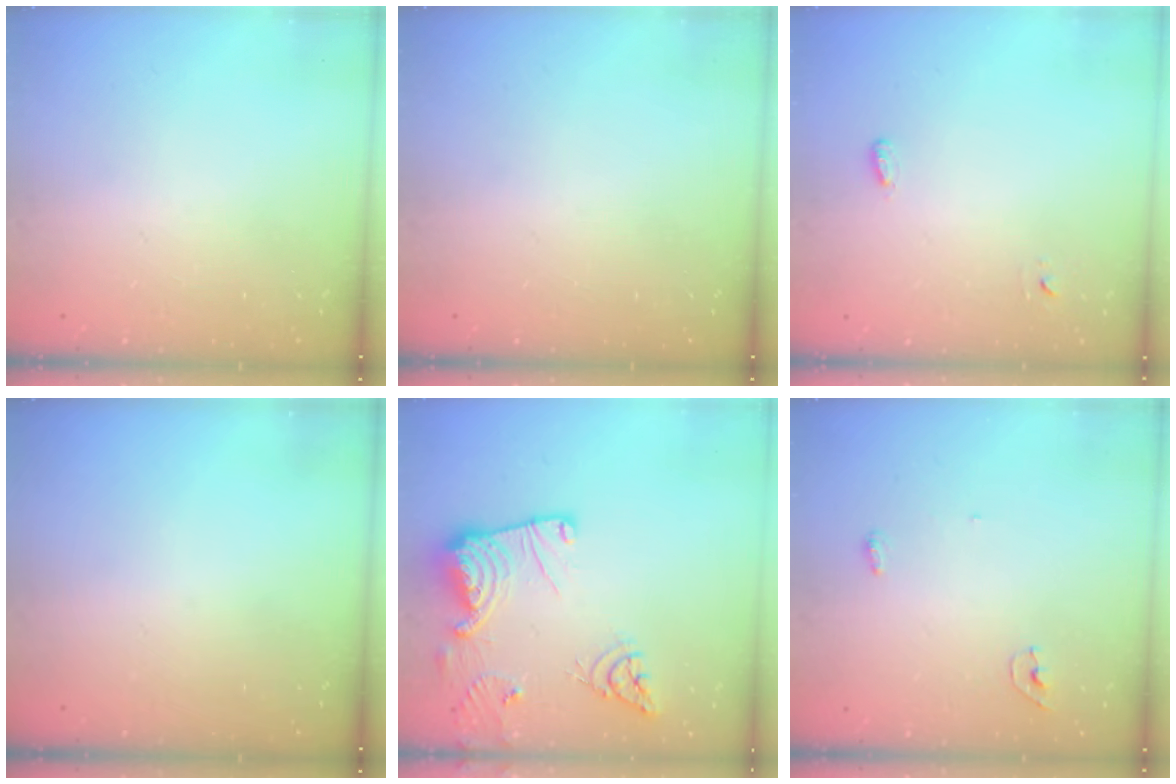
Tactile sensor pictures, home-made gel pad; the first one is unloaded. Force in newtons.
{"total": 0.0}
{"total": 2.8, "press": 2.7, "slide": 0.6}
{"total": 0.0}
{"total": 18.1, "press": 18.0, "slide": 1.7}
{"total": 6.4, "press": 4.1, "slide": 4.9}